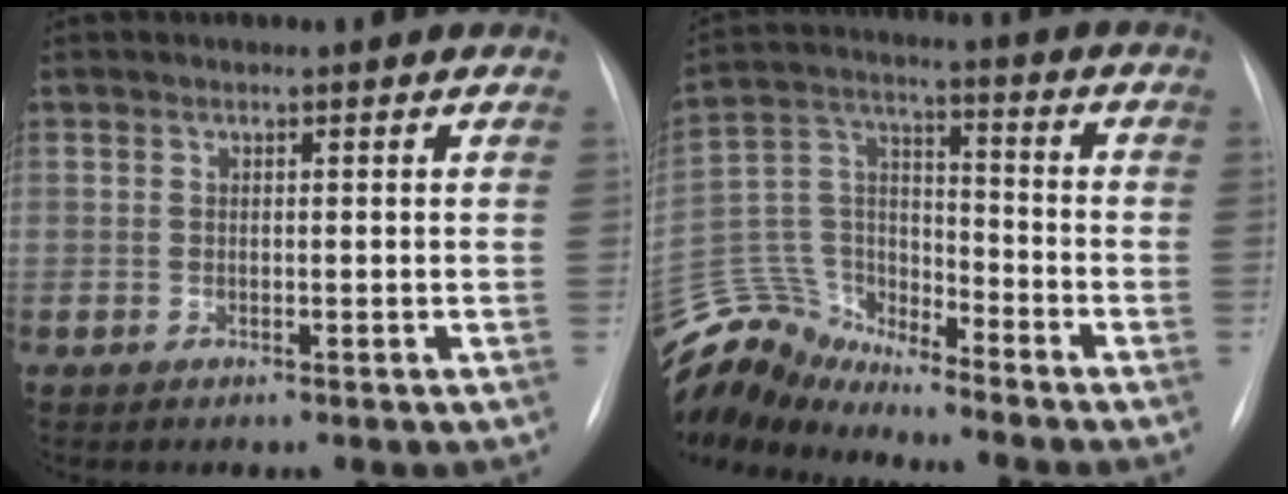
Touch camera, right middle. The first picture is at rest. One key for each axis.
{"total": 12.9, "fx": -12.8, "fy": 2.0, "fz": 0.7, "tx": -0.022, "ty": 0.055, "tz": -0.245}